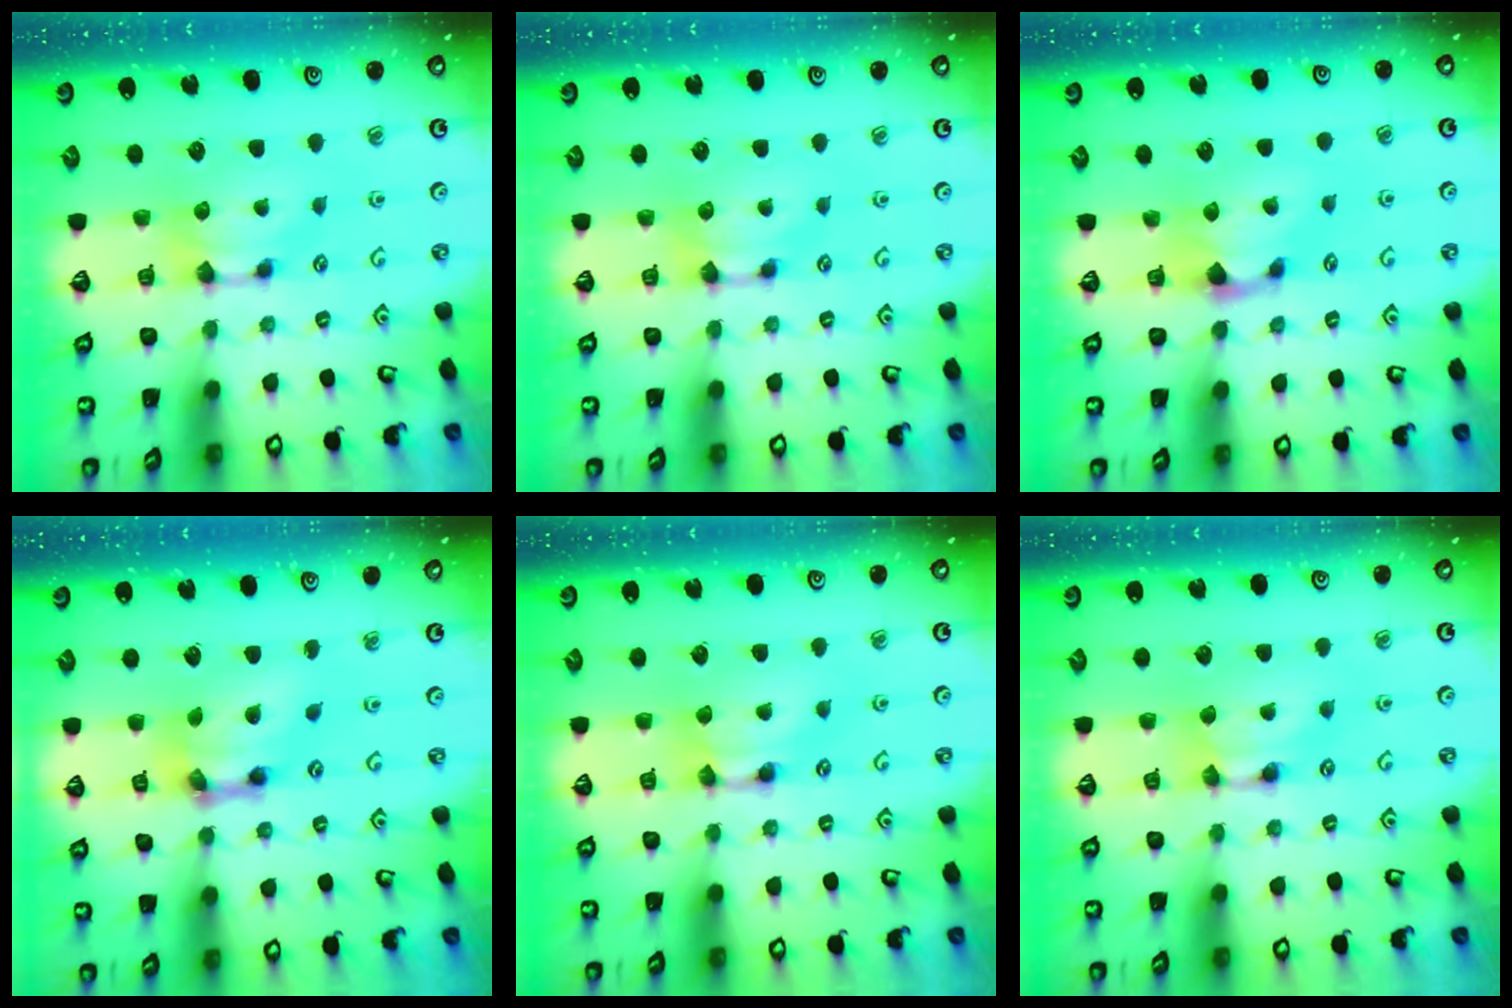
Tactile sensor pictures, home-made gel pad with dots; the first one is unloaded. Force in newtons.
{"total": 0.0}
{"total": 1.3, "press": 0.4, "slide": 1.2}
{"total": 6.7, "press": 6.0, "slide": 3.1}
{"total": 1.9, "press": 1.9, "slide": 0.2}
{"total": 1.8, "press": 1.8, "slide": 0.1}